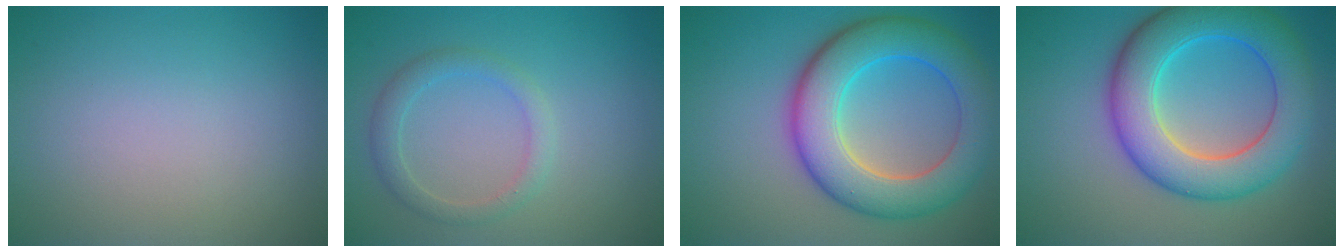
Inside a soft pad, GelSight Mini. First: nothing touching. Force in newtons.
{"total": 2.2, "press": 2.2, "slide": 0.1}
{"total": 9.1, "press": 9.1, "slide": 0.2}
{"total": 9.0, "press": 9.0, "slide": 0.3}